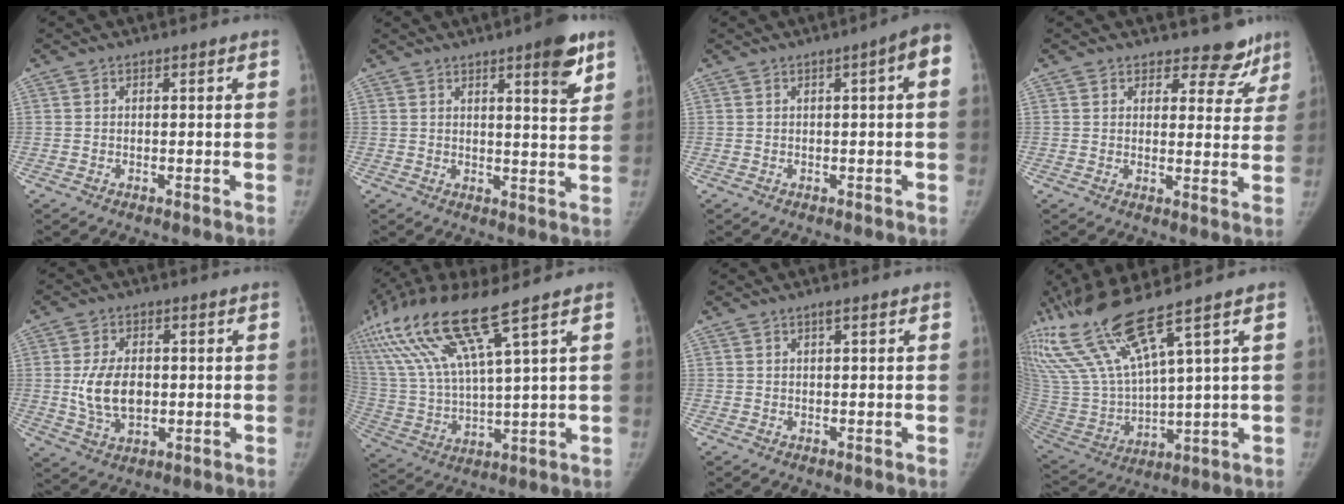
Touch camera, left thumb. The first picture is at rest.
{"total": 7.9, "force": [4.6, 1.5, 6.2], "torque": [-0.071, -0.025, 0.059]}
{"total": 4.4, "force": [0.6, 0.6, 4.3], "torque": [-0.057, 0.014, 0.004]}
{"total": 7.7, "force": [6.3, 4.1, 1.5], "torque": [0.029, -0.038, 0.071]}
{"total": 9.0, "force": [0.1, 5.9, 6.9], "torque": [-0.117, -0.004, 0.011]}
{"total": 18.9, "force": [11.1, 2.4, 15.1], "torque": [-0.333, -0.029, 0.219]}
{"total": 1.0, "force": [0.7, 0.2, 0.7], "torque": [-0.008, 0.000, 0.012]}
{"total": 18.4, "force": [12.3, 2.3, 13.4], "torque": [-0.279, -0.053, 0.250]}